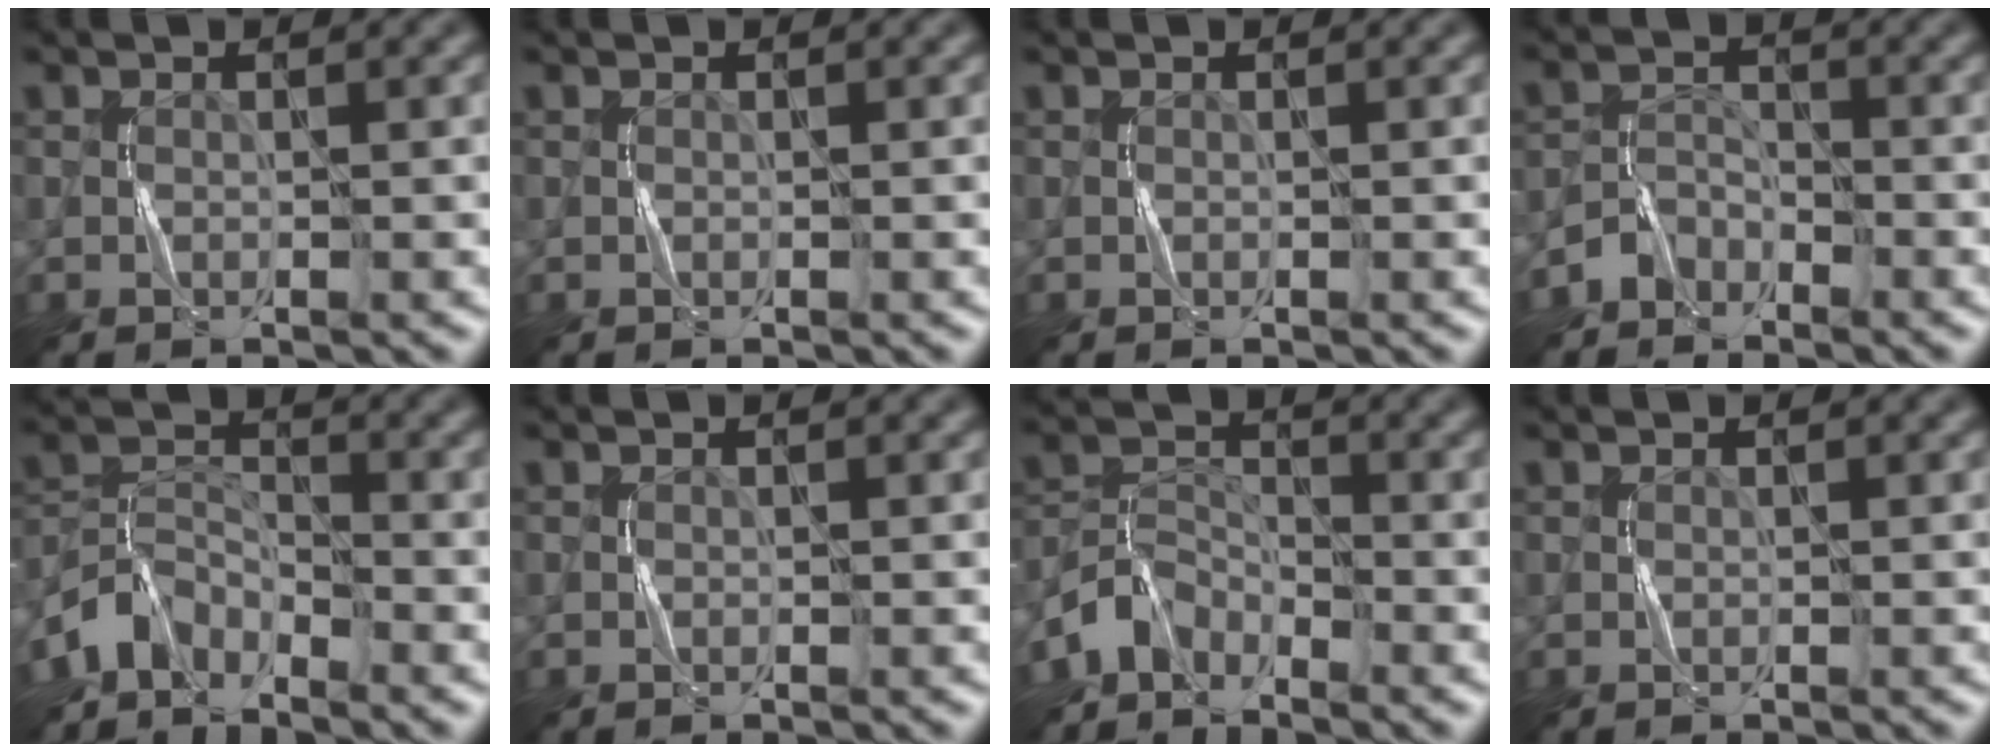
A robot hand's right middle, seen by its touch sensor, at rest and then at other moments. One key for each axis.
{"total": 0.0}
{"total": 0.0}
{"total": 2.1, "fx": -1.8, "fy": 1.1, "fz": 0.3, "tx": -0.003, "ty": 0.014, "tz": -0.039}
{"total": 3.7, "fx": -3.2, "fy": 1.5, "fz": 0.9, "tx": -0.019, "ty": 0.004, "tz": -0.079}
{"total": 0.0}
{"total": 3.3, "fx": -2.8, "fy": 1.4, "fz": 0.7, "tx": -0.014, "ty": 0.007, "tz": -0.070}
{"total": 0.0}